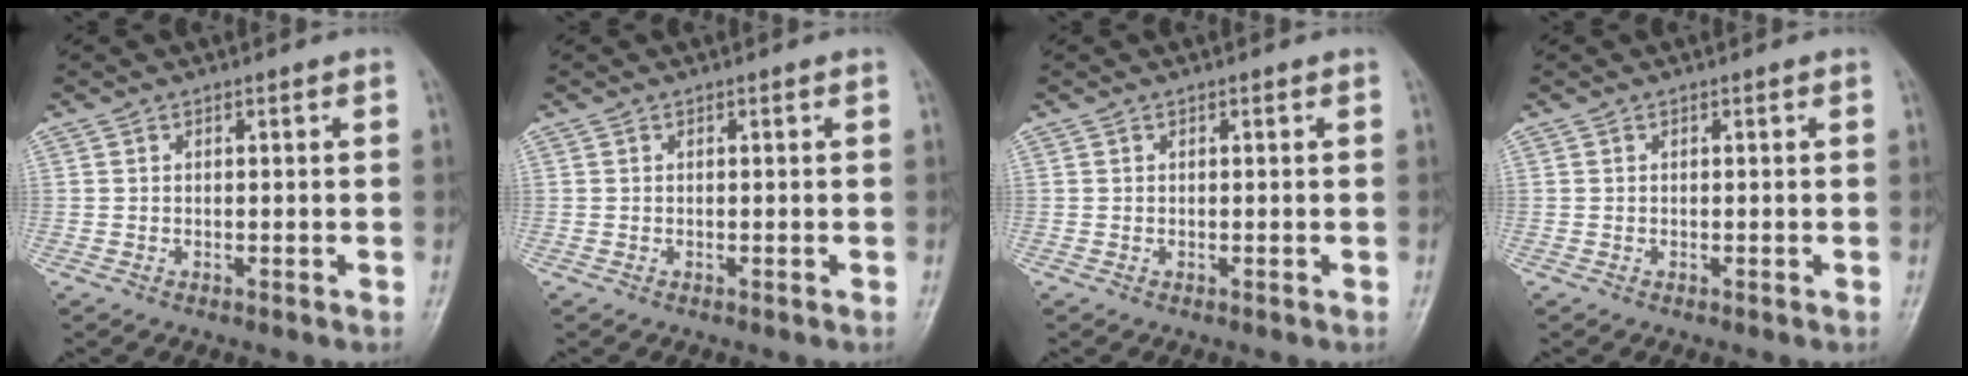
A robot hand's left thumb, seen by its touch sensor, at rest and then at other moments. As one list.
[{"total": 0.0}, {"total": 0.0}, {"total": 0.0}]